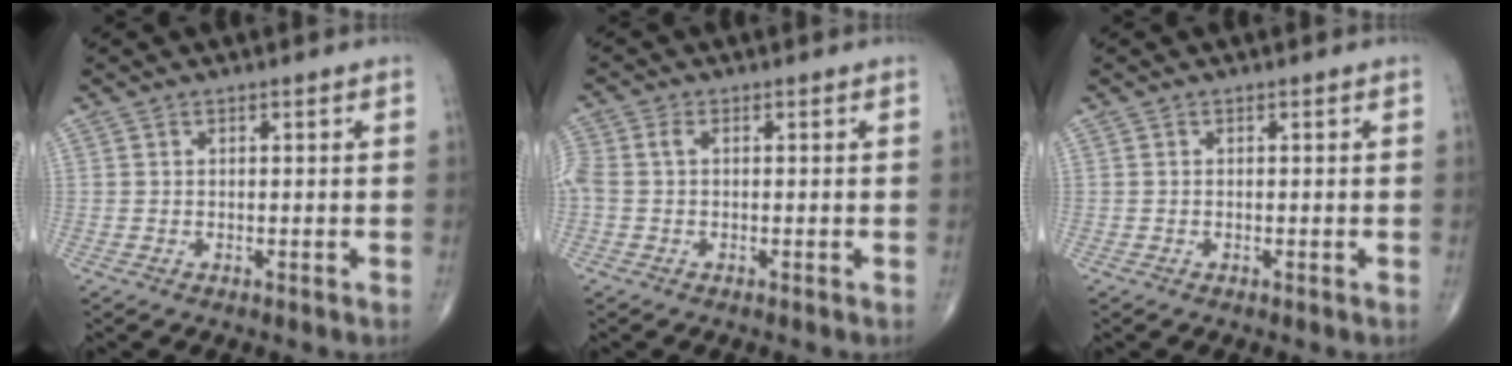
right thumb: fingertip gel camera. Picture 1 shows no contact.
{"total": 4.2, "force": [0.2, 2.5, 3.4], "torque": [-0.103, 0.018, 0.004]}
{"total": 0.0}